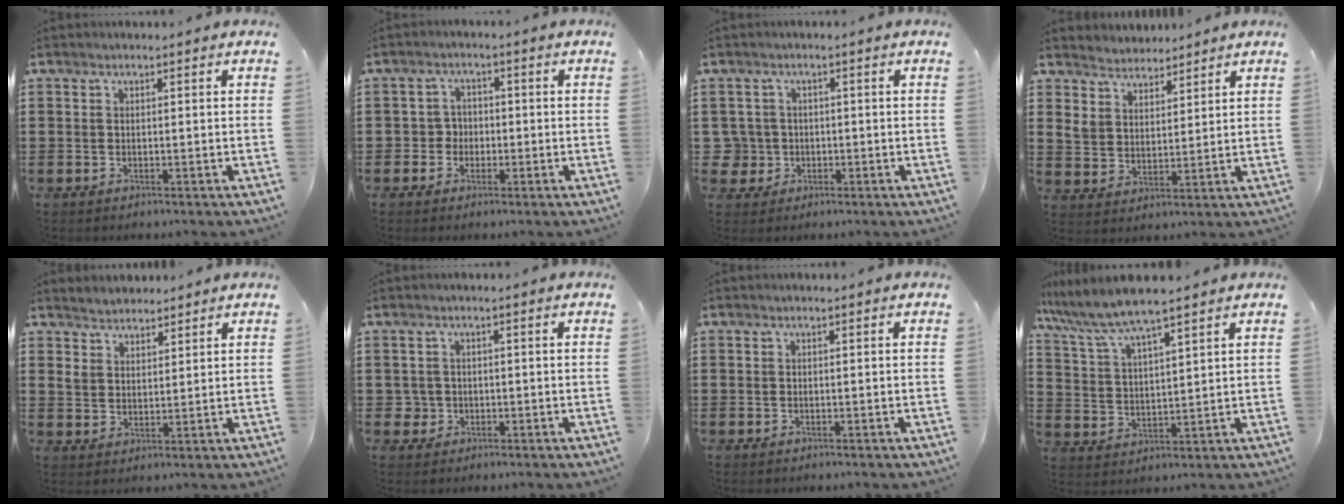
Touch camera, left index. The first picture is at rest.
{"total": 2.9, "force": [-1.1, 2.6, 0.7], "torque": [-0.026, 0.006, -0.027]}
{"total": 3.3, "force": [-0.5, 3.2, 0.4], "torque": [-0.032, 0.004, -0.016]}
{"total": 4.7, "force": [3.9, 2.5, -0.1], "torque": [-0.023, -0.009, 0.072]}
{"total": 3.6, "force": [3.0, 2.0, 0.3], "torque": [-0.018, 0.007, 0.057]}
{"total": 1.8, "force": [-0.4, 1.8, 0.3], "torque": [-0.015, 0.004, -0.011]}
{"total": 0.0}
{"total": 6.6, "force": [5.8, 0.7, 3.2], "torque": [-0.085, -0.021, 0.101]}